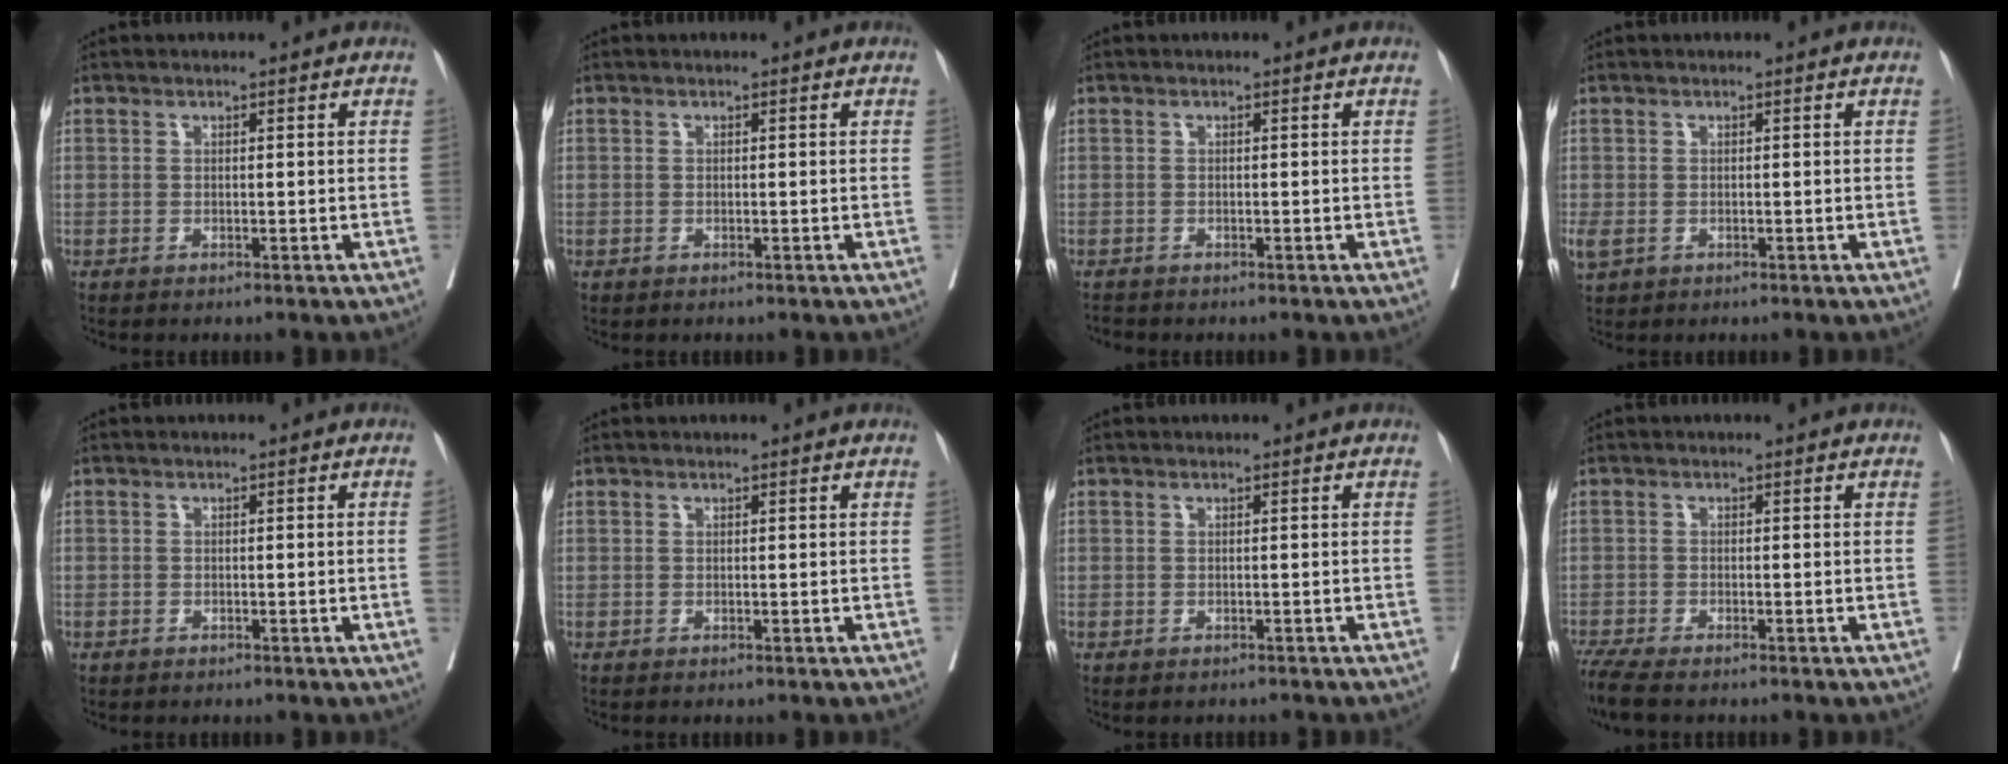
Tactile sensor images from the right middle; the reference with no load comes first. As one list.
[{"total": 0.0}, {"total": 1.1, "force": [-1.1, 0.2, 0.0], "torque": [-0.007, -0.004, -0.020]}, {"total": 2.4, "force": [-0.6, 1.6, 1.6], "torque": [-0.046, -0.004, -0.004]}, {"total": 0.6, "force": [-0.3, 0.1, 0.5], "torque": [-0.008, 0.004, -0.005]}, {"total": 0.0}, {"total": 0.9, "force": [-0.8, 0.3, 0.3], "torque": [-0.012, -0.002, -0.010]}, {"total": 5.3, "force": [-4.4, 0.6, 2.9], "torque": [-0.055, -0.015, -0.081]}]